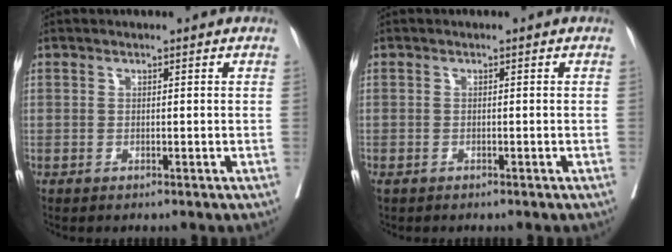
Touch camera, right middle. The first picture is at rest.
{"total": 1.6, "force": [-1.1, 0.2, 1.2], "torque": [-0.024, 0.003, -0.008]}